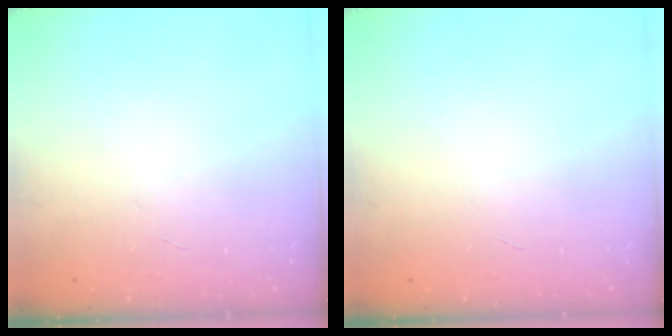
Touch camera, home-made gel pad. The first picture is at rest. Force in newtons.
{"total": 0.0}